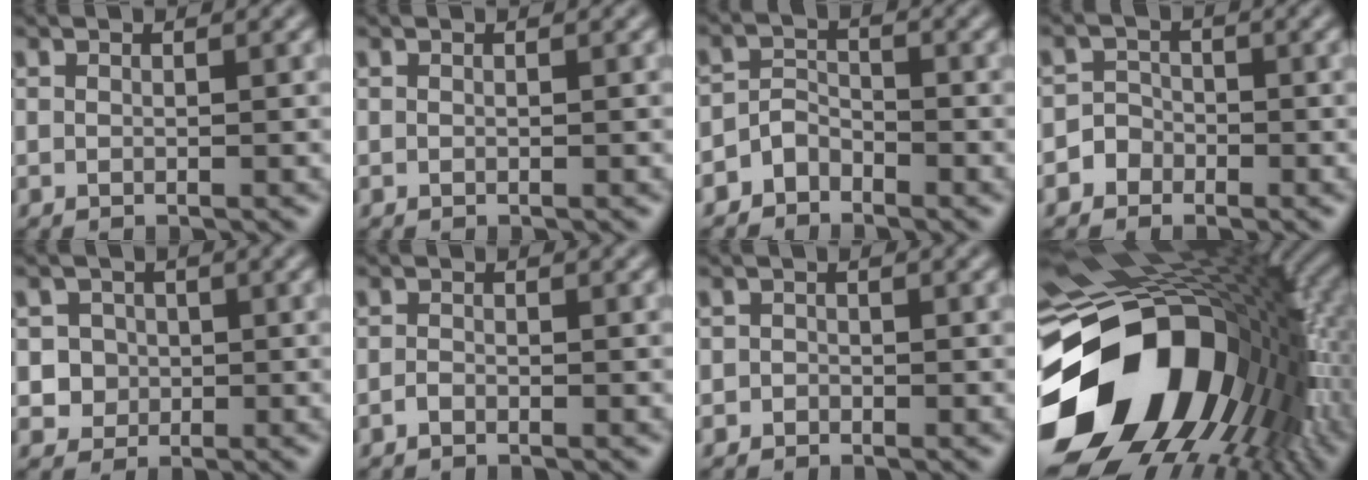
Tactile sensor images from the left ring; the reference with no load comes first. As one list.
[{"total": 0.0}, {"total": 2.0, "force": [-1.6, 1.3, 0.4], "torque": [-0.001, 0.013, -0.032]}, {"total": 2.5, "force": [-1.4, 2.1, 0.1], "torque": [0.031, 0.006, -0.033]}, {"total": 3.0, "force": [0.1, 2.9, 0.9], "torque": [0.007, 0.011, 0.001]}, {"total": 0.7, "force": [-0.5, 0.3, 0.4], "torque": [-0.006, 0.000, -0.012]}, {"total": 0.8, "force": [-0.4, 0.7, 0.0], "torque": [0.010, -0.002, -0.008]}, {"total": 18.9, "force": [-4.0, 12.6, 13.5], "torque": [-0.271, -0.039, -0.059]}]